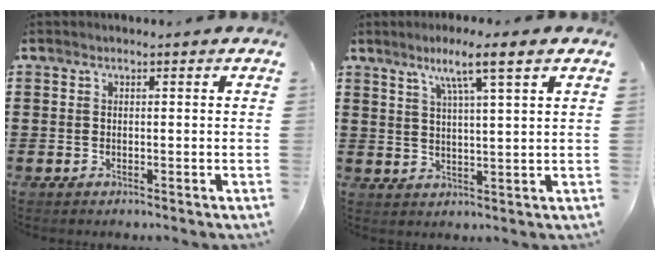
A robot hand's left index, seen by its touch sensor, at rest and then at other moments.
{"total": 6.0, "force": [3.7, -0.3, 4.7], "torque": [-0.102, 0.001, 0.059]}